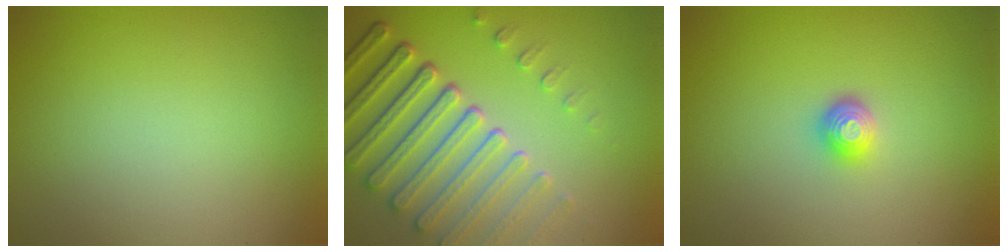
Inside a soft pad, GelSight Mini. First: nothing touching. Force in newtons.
{"total": 7.8, "press": 5.8, "slide": 5.3}
{"total": 1.8, "press": 1.3, "slide": 1.2}